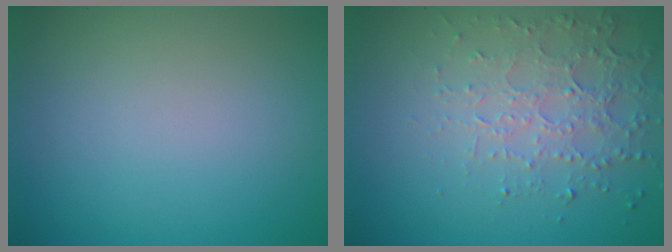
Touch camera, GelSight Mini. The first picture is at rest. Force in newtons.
{"total": 3.9, "press": 3.0, "slide": 2.5}